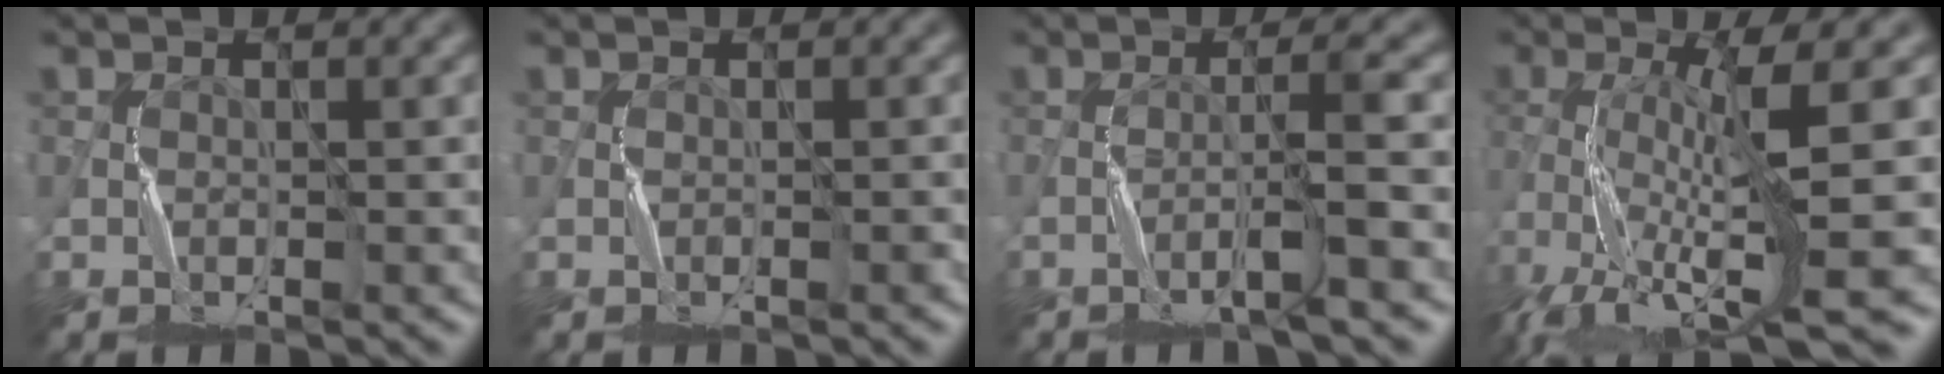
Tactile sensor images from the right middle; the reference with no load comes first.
{"total": 0.0}
{"total": 2.7, "force": [-1.2, -0.5, 2.4], "torque": [-0.038, 0.012, -0.034]}
{"total": 10.0, "force": [-3.2, 1.9, 9.2], "torque": [-0.174, -0.008, -0.054]}